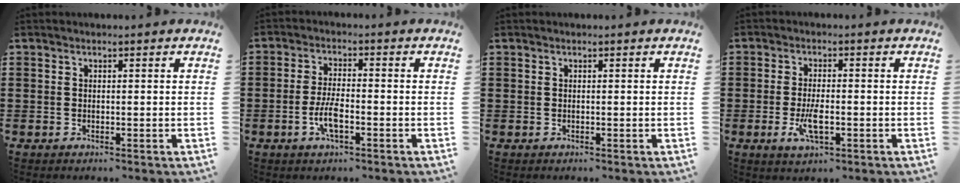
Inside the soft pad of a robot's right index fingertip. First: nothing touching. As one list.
[{"total": 4.6, "force": [-1.7, 1.3, 4.1], "torque": [-0.089, -0.003, -0.035]}, {"total": 0.0}, {"total": 4.5, "force": [-1.3, 1.5, 4.1], "torque": [-0.090, -0.006, -0.027]}]